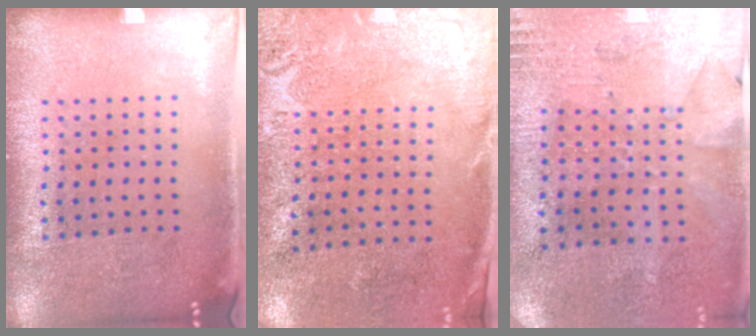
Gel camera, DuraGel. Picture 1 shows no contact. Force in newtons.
{"total": 2.7, "press": 2.3, "slide": 1.5}
{"total": 2.8, "press": 2.2, "slide": 1.7}